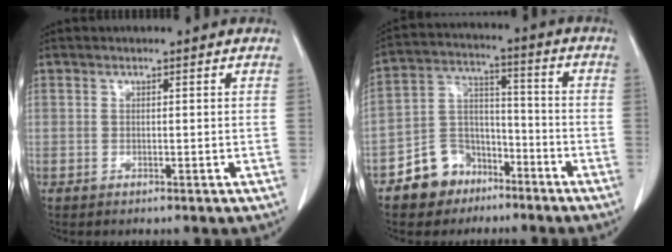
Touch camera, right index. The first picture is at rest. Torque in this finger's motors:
{"motor_torque": [-0.19, -0.05, -0.41, -0.21]}